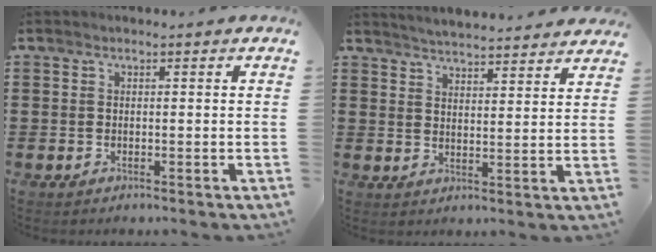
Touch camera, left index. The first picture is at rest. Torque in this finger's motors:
{"motor_torque": [2.14, 0.00, 0.02, -0.06]}